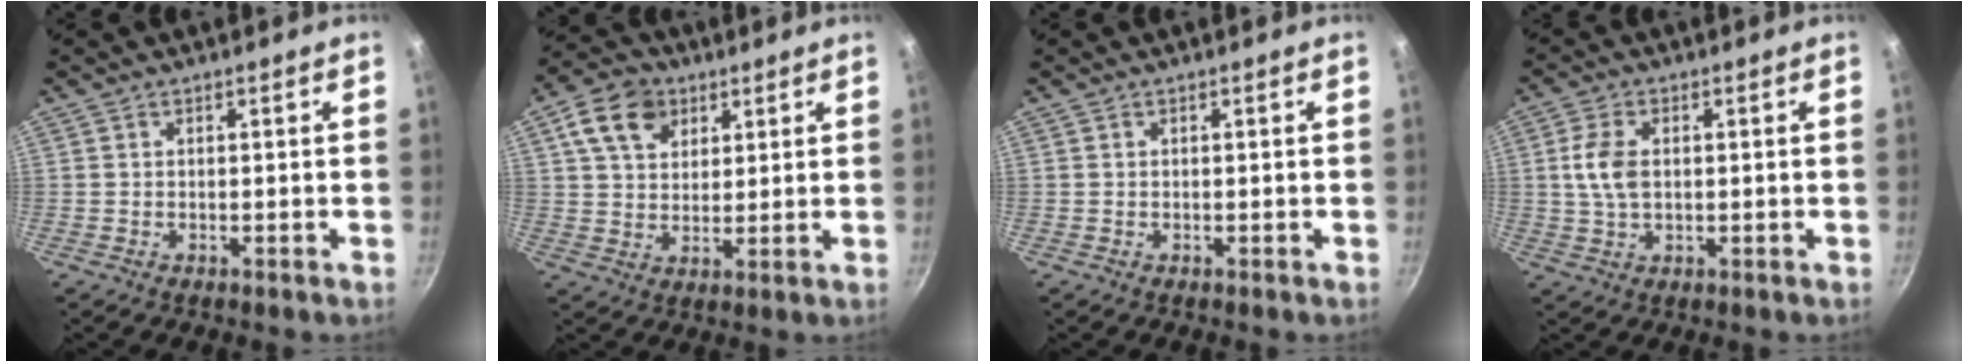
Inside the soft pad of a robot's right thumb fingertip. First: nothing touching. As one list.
[{"total": 10.3, "force": [4.7, 7.3, 5.5], "torque": [-0.075, -0.002, 0.076]}, {"total": 0.0}, {"total": 6.1, "force": [0.7, 3.7, 4.8], "torque": [-0.092, 0.004, 0.012]}]